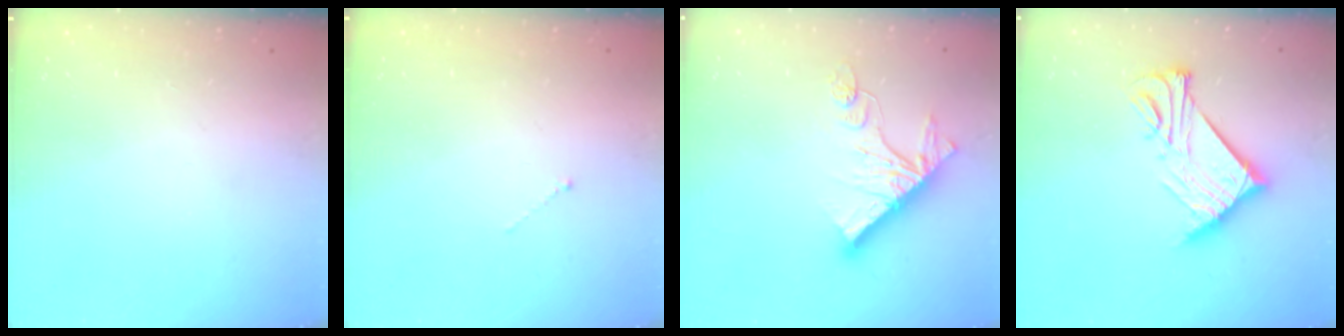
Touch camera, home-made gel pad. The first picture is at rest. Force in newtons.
{"total": 0.0}
{"total": 12.9, "press": 12.9, "slide": 1.0}
{"total": 14.7, "press": 14.7, "slide": 0.4}